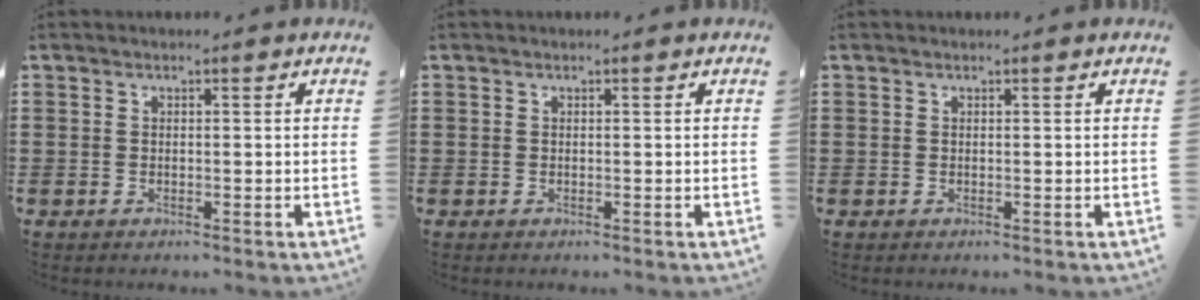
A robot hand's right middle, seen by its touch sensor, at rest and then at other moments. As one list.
[{"total": 0.0}, {"total": 0.0}]